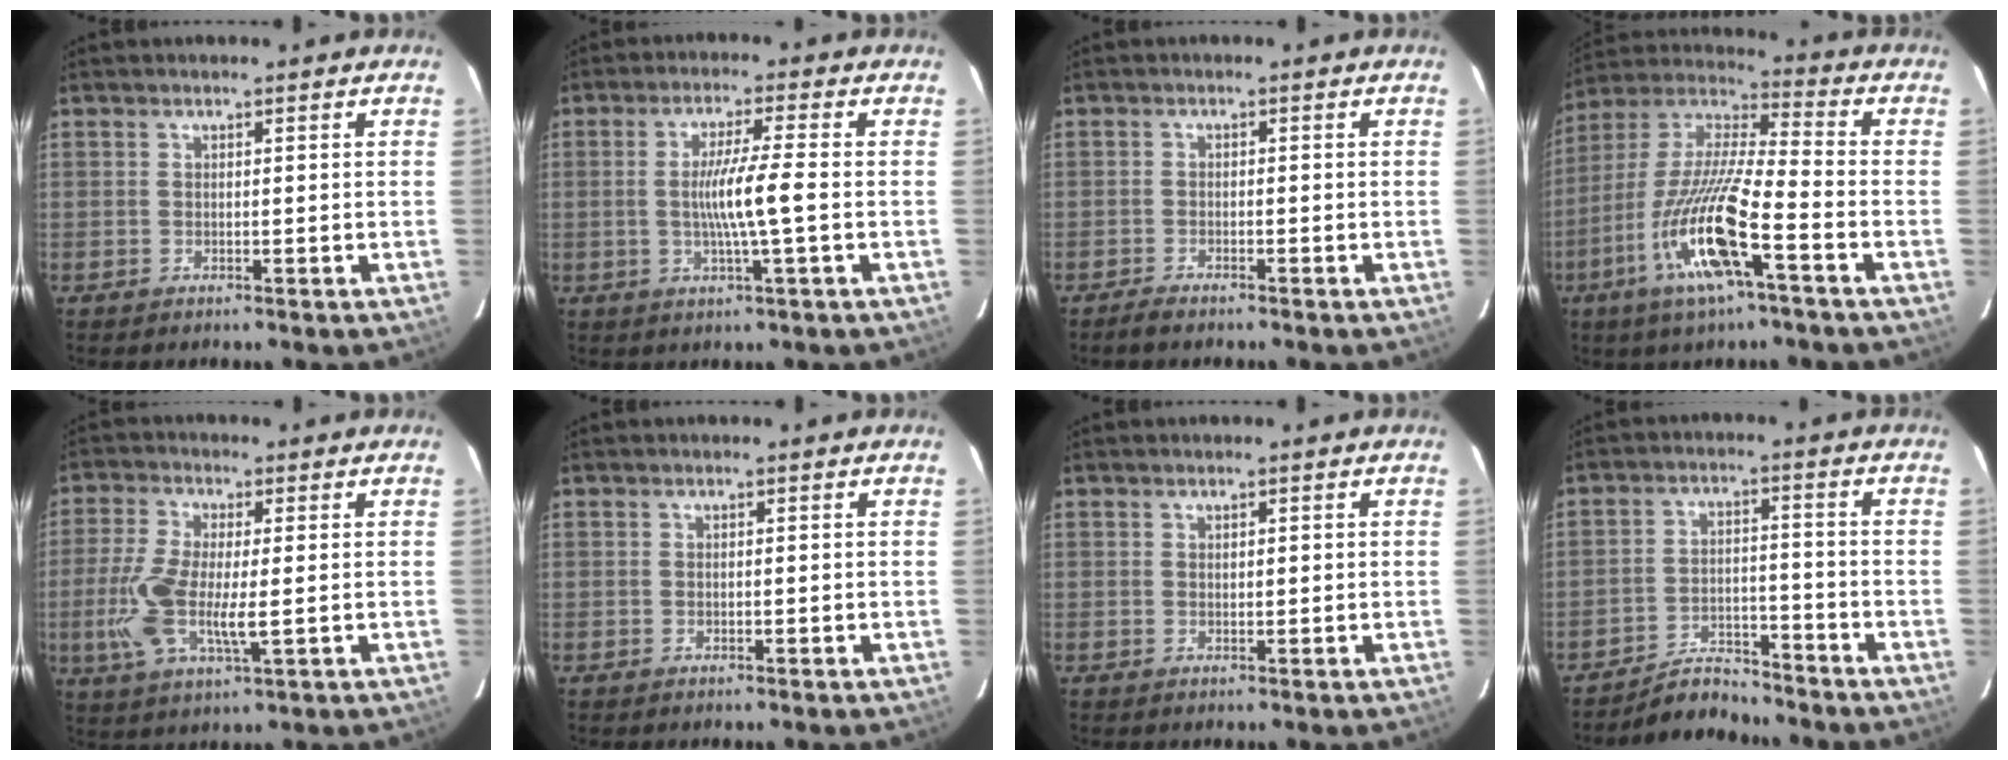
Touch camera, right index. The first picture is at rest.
{"total": 6.7, "force": [-0.6, -0.7, 6.6], "torque": [-0.124, -0.005, -0.011]}
{"total": 2.3, "force": [-2.0, 0.3, 1.1], "torque": [-0.023, -0.006, -0.029]}
{"total": 16.7, "force": [-7.0, 1.8, 15.1], "torque": [-0.313, -0.013, -0.133]}
{"total": 9.9, "force": [-1.3, 2.7, 9.4], "torque": [-0.205, -0.013, -0.022]}
{"total": 0.0}
{"total": 0.7, "force": [0.3, 0.3, 0.6], "torque": [-0.010, 0.000, 0.006]}
{"total": 5.6, "force": [-5.4, 1.3, 0.1], "torque": [-0.005, 0.005, -0.090]}